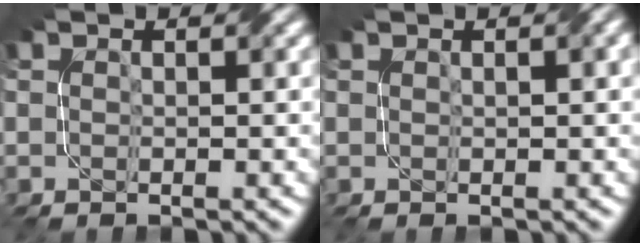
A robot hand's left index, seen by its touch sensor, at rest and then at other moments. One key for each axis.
{"total": 1.0, "fx": 0.3, "fy": 0.1, "fz": 0.9, "tx": -0.013, "ty": 0.002, "tz": 0.004}